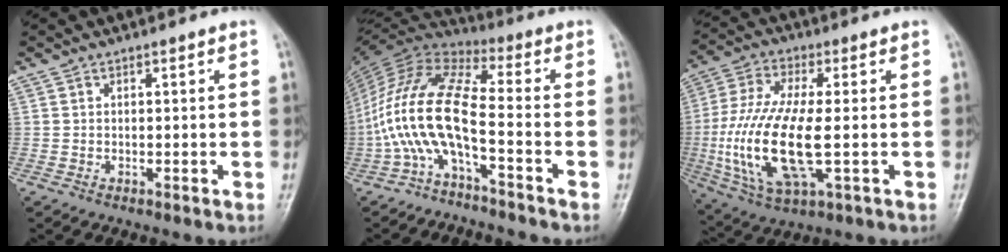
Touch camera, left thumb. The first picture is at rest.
{"total": 13.8, "force": [-5.2, 3.7, 12.2], "torque": [-0.273, 0.073, -0.113]}
{"total": 17.7, "force": [-2.3, 6.5, 16.4], "torque": [-0.358, -0.004, -0.036]}